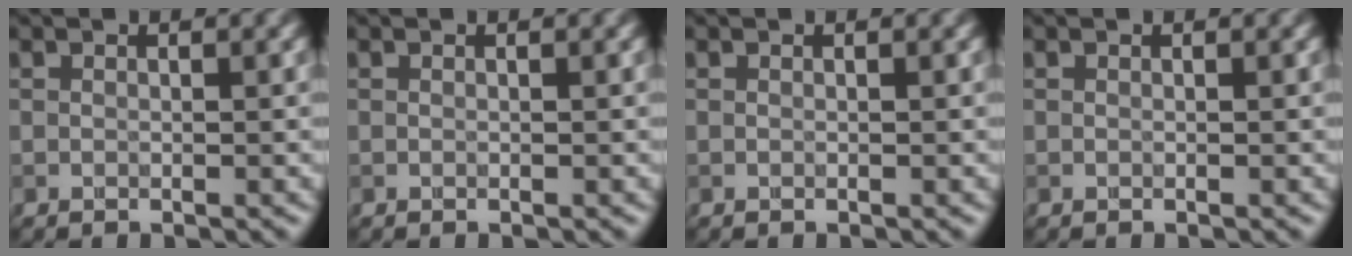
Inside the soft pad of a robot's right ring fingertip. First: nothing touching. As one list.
[{"total": 0.0}, {"total": 0.0}, {"total": 0.0}]